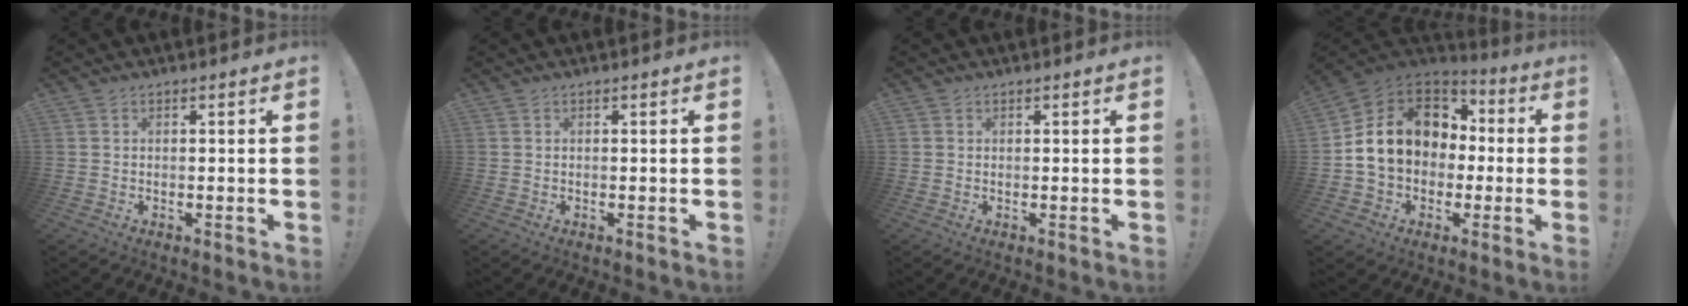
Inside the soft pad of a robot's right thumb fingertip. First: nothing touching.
{"total": 0.0}
{"total": 0.5, "force": [0.3, 0.5, -0.1], "torque": [0.004, 0.001, 0.005]}
{"total": 17.7, "force": [2.7, 13.8, 10.7], "torque": [-0.169, 0.008, 0.068]}